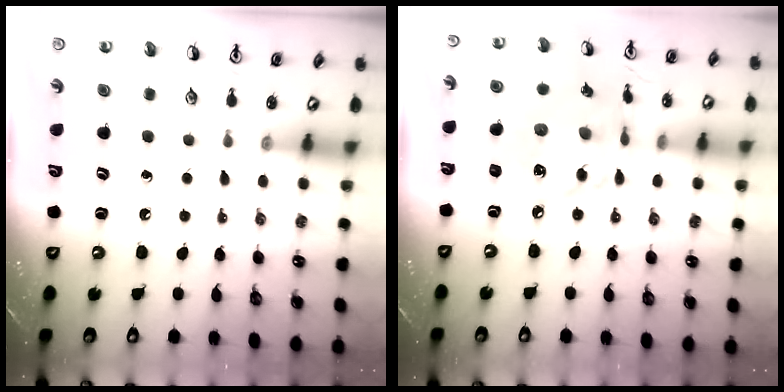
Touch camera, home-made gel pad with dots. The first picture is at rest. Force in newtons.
{"total": 12.6, "press": 12.6, "slide": 0.8}